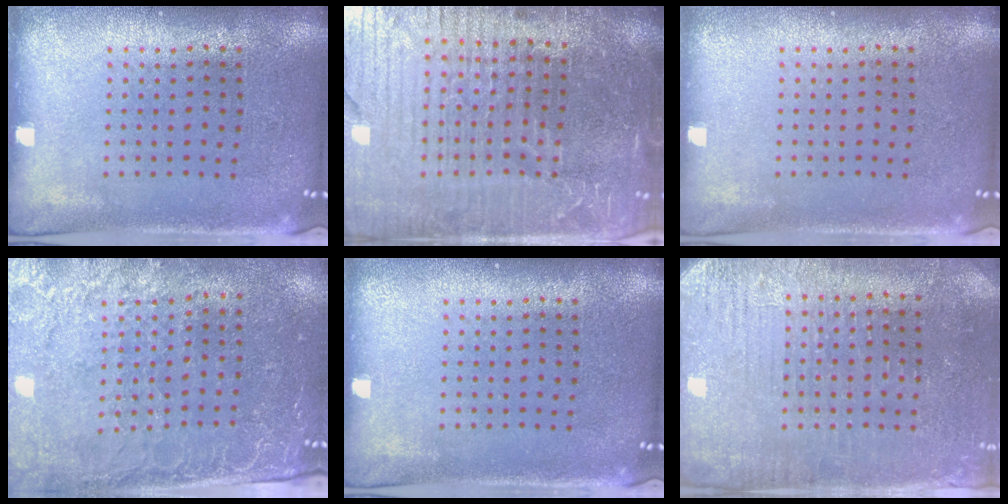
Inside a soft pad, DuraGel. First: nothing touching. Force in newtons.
{"total": 6.5, "press": 5.7, "slide": 3.1}
{"total": 0.0}
{"total": 3.2, "press": 2.9, "slide": 1.2}
{"total": 0.0}
{"total": 3.0, "press": 2.9, "slide": 0.6}